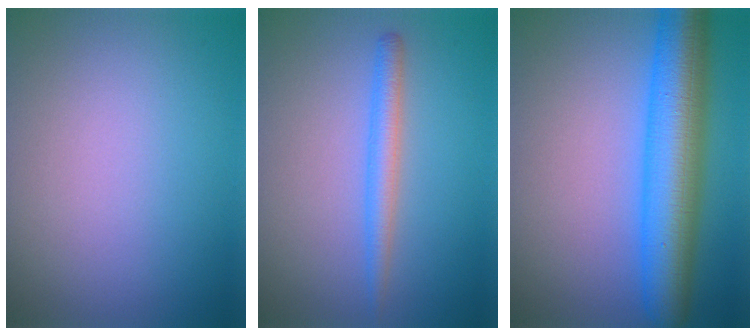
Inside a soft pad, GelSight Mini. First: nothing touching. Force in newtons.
{"total": 2.2, "press": 2.2, "slide": 0.2}
{"total": 8.7, "press": 8.7, "slide": 0.3}